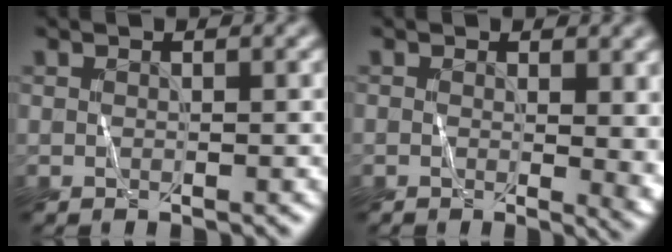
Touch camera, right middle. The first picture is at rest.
{"total": 4.0, "force": [0.3, 1.6, 3.6], "torque": [-0.030, -0.004, 0.005]}